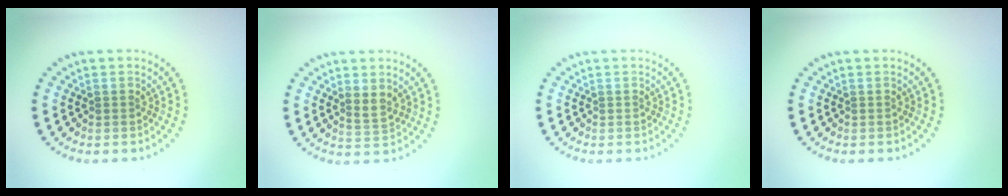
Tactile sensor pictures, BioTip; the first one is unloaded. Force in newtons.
{"total": 1.6, "press": 1.4, "slide": 0.8}
{"total": 0.0}
{"total": 0.0}